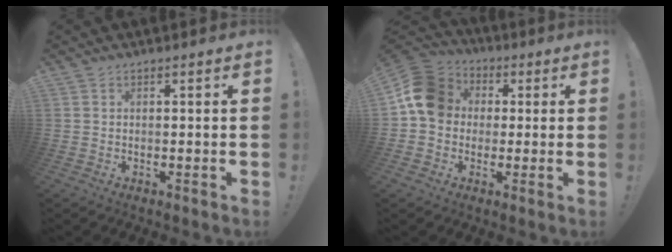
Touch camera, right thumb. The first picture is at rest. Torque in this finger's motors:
{"motor_torque": [1.66, 1.59, 0.78, -0.18, 0.04]}